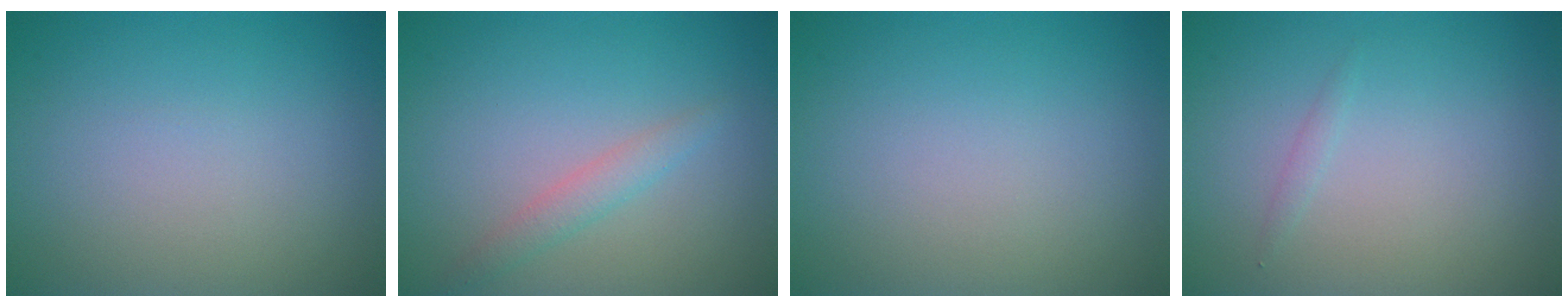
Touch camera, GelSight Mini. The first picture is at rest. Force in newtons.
{"total": 1.6, "press": 1.6, "slide": 0.0}
{"total": 0.0}
{"total": 0.5, "press": 0.5, "slide": 0.0}